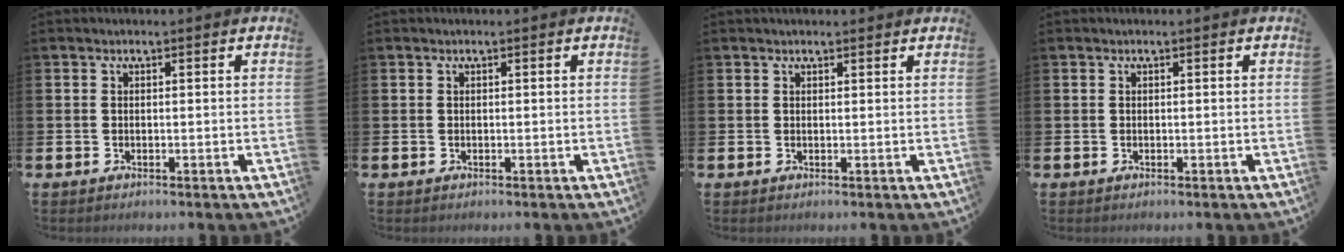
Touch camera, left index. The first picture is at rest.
{"total": 0.0}
{"total": 0.6, "force": [0.5, 0.2, 0.2], "torque": [0.006, -0.001, 0.008]}
{"total": 0.0}